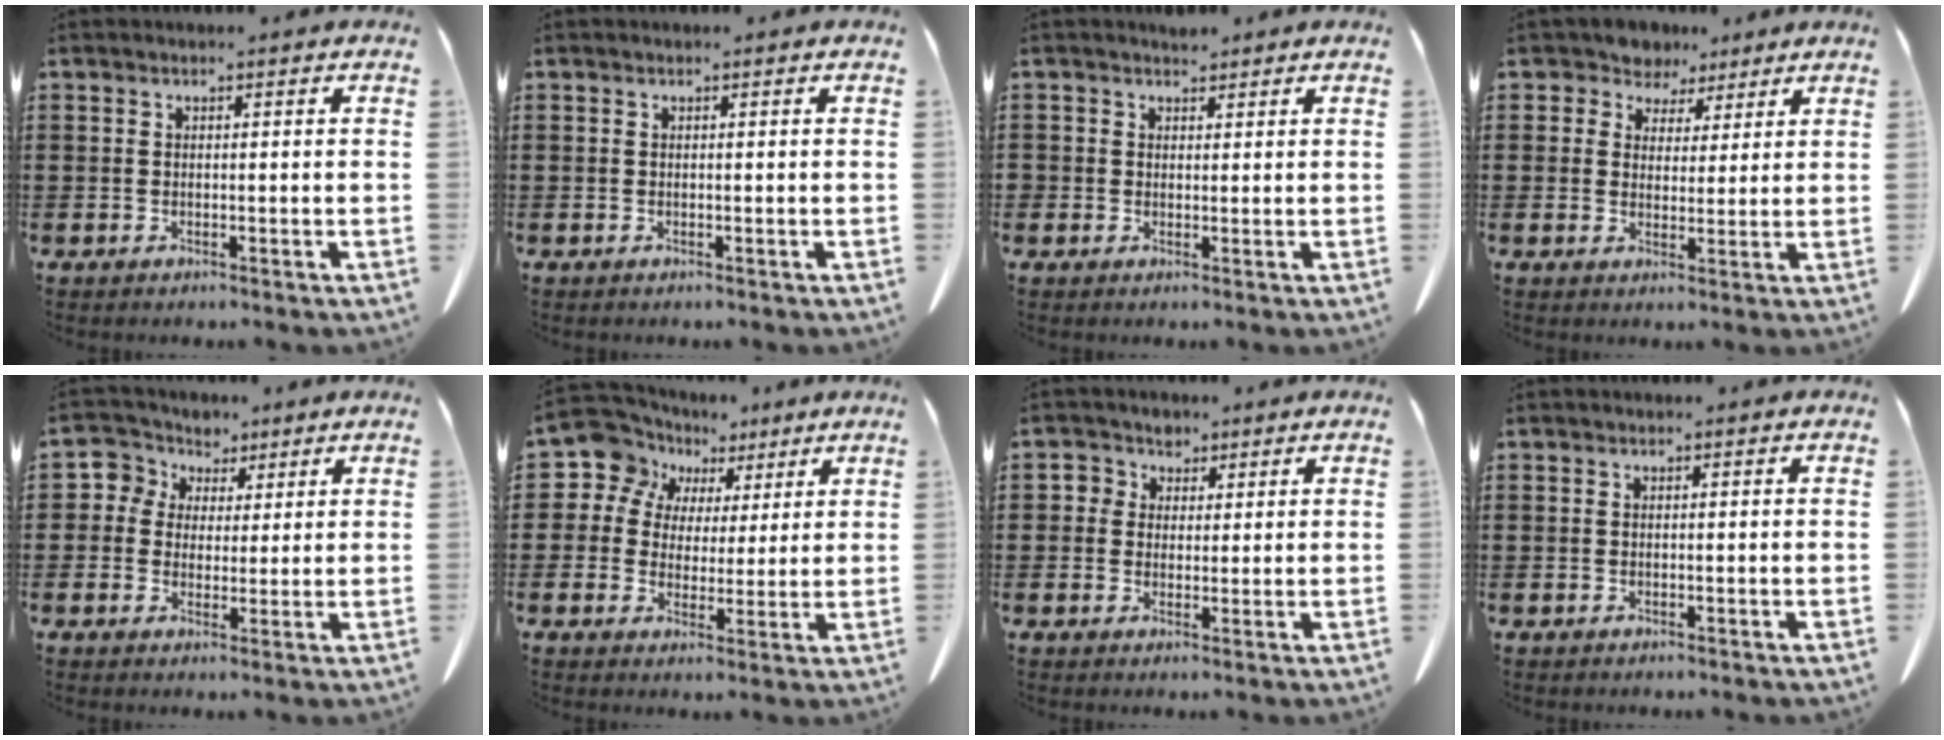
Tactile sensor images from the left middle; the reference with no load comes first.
{"total": 0.0}
{"total": 1.5, "force": [1.2, 0.9, -0.1], "torque": [0.005, 0.001, 0.021]}
{"total": 4.1, "force": [3.0, 2.8, -0.3], "torque": [-0.021, -0.002, 0.052]}
{"total": 4.4, "force": [1.7, 4.1, 0.1], "torque": [-0.032, 0.003, 0.025]}
{"total": 8.1, "force": [4.7, 6.5, 1.4], "torque": [-0.086, -0.025, 0.085]}
{"total": 3.0, "force": [1.5, 2.6, 0.3], "torque": [-0.012, 0.008, 0.025]}
{"total": 0.0}